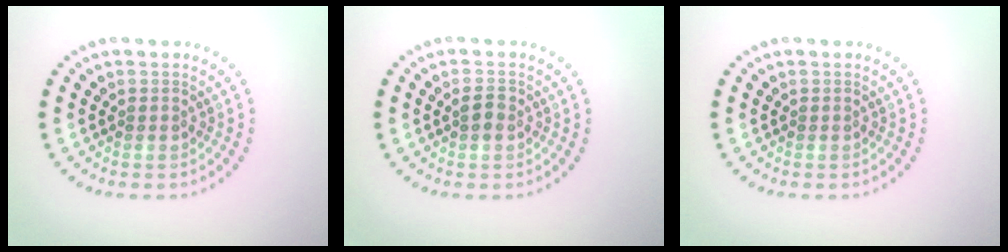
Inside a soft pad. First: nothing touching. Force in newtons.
{"total": 1.5, "press": 1.5, "slide": 0.3}
{"total": 0.0}